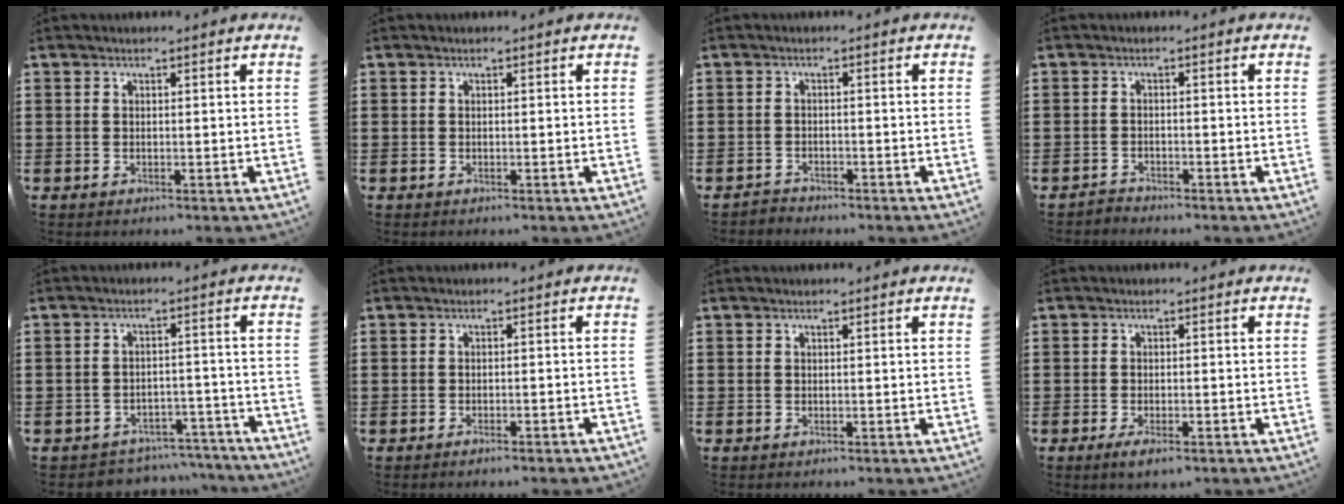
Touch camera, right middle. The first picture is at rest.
{"total": 0.0}
{"total": 1.6, "force": [-1.6, 0.4, -0.1], "torque": [-0.002, 0.003, -0.035]}
{"total": 1.7, "force": [-1.6, 0.3, -0.1], "torque": [-0.003, 0.003, -0.037]}
{"total": 4.1, "force": [-4.0, 0.9, -0.2], "torque": [-0.003, 0.007, -0.086]}
{"total": 1.3, "force": [-1.2, 0.1, 0.5], "torque": [-0.010, 0.000, -0.023]}
{"total": 0.0}
{"total": 2.0, "force": [-1.3, 0.6, 1.4], "torque": [-0.033, -0.001, -0.028]}